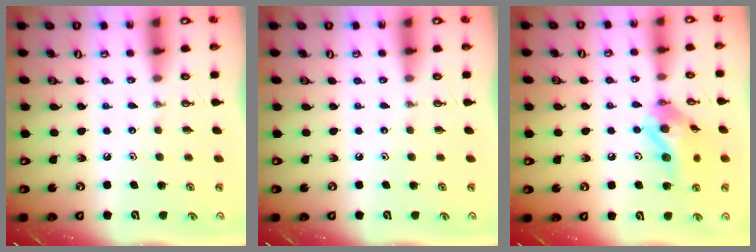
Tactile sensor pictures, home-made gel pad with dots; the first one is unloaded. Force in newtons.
{"total": 0.0}
{"total": 14.3, "press": 14.2, "slide": 1.8}